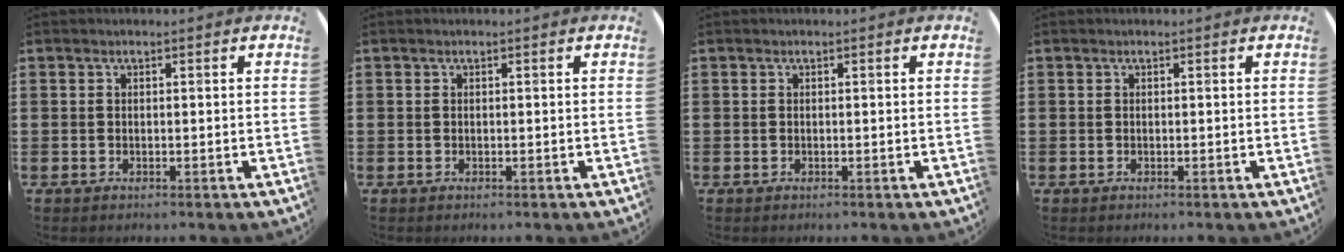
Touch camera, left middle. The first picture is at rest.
{"total": 0.0}
{"total": 0.0}
{"total": 0.0}